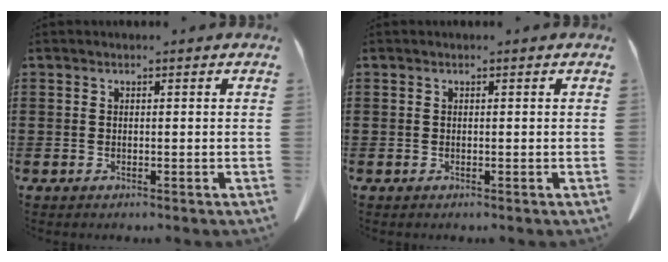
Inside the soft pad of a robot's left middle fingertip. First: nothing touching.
{"total": 0.0}